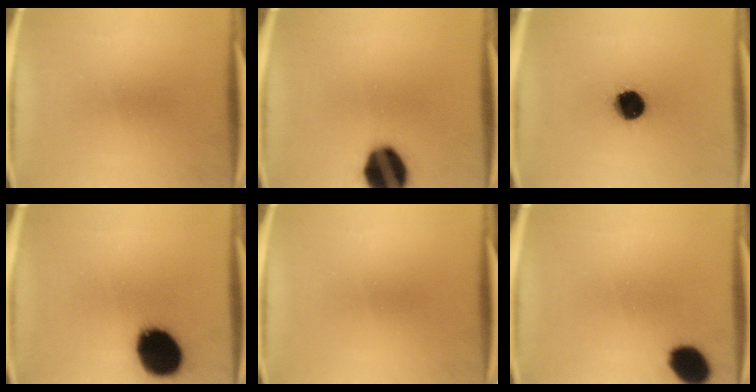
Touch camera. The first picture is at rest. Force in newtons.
{"total": 16.3}
{"total": 11.7}
{"total": 19.1}
{"total": 0.0}
{"total": 8.8}